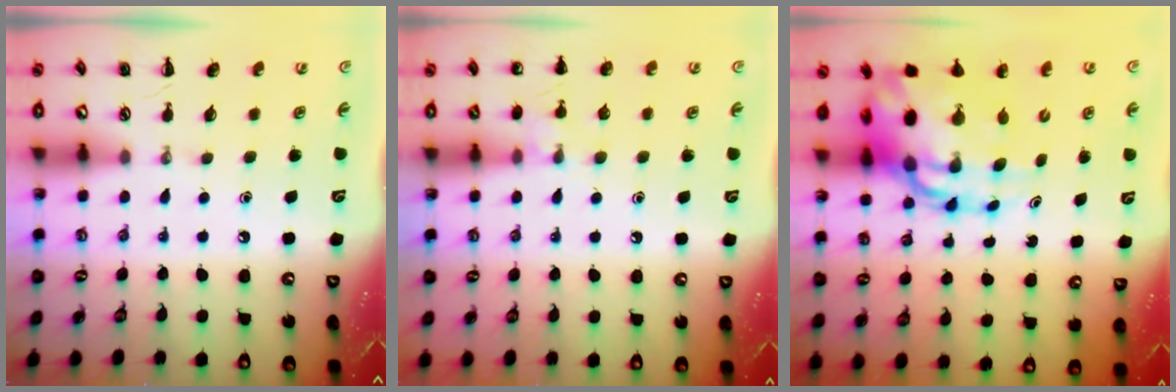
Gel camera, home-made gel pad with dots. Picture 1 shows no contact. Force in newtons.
{"total": 6.9, "press": 6.5, "slide": 2.2}
{"total": 17.0, "press": 16.4, "slide": 4.7}